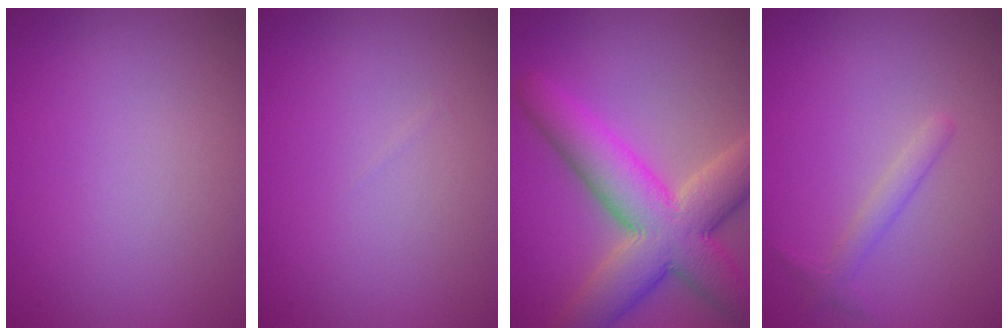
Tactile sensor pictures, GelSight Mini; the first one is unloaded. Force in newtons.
{"total": 0.0}
{"total": 9.6, "press": 9.6, "slide": 0.6}
{"total": 1.4, "press": 1.4, "slide": 0.0}